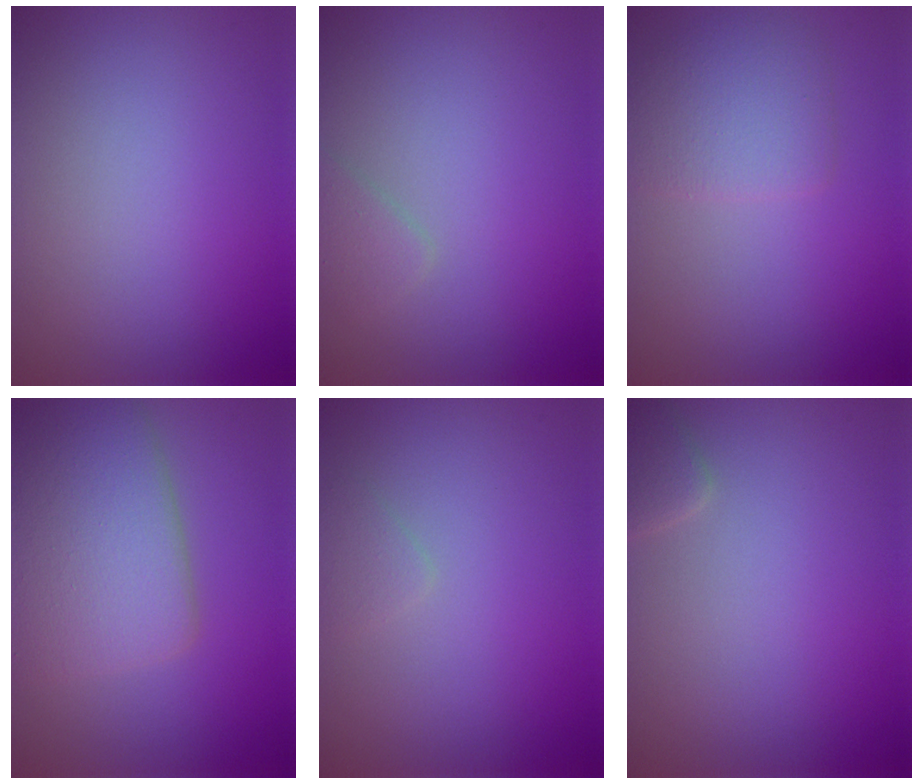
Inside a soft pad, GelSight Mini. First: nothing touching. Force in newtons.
{"total": 1.2, "press": 1.2, "slide": 0.0}
{"total": 3.1, "press": 3.1, "slide": 0.3}
{"total": 7.4, "press": 7.4, "slide": 0.3}
{"total": 0.9, "press": 0.9, "slide": 0.1}
{"total": 1.7, "press": 1.7, "slide": 0.1}